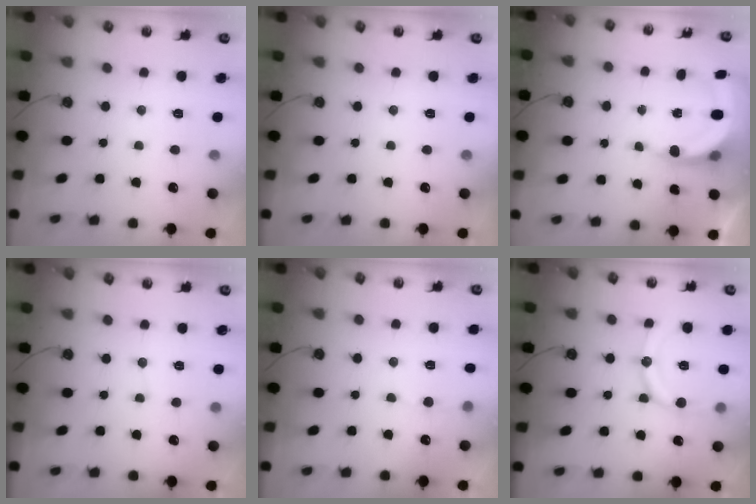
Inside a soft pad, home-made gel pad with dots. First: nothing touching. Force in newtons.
{"total": 0.0}
{"total": 6.1, "press": 6.1, "slide": 1.0}
{"total": 3.3, "press": 3.3, "slide": 0.4}
{"total": 4.3, "press": 4.2, "slide": 0.9}
{"total": 13.3, "press": 13.1, "slide": 2.7}